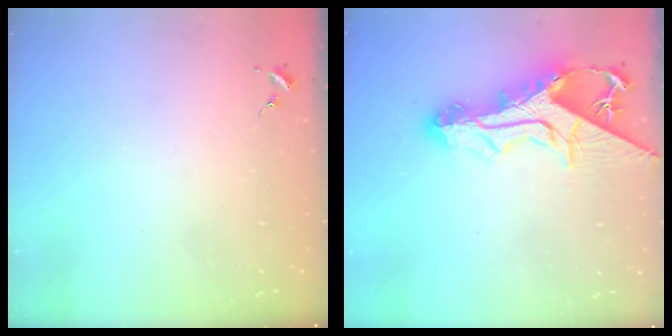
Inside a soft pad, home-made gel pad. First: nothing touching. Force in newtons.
{"total": 19.0, "press": 18.9, "slide": 1.7}